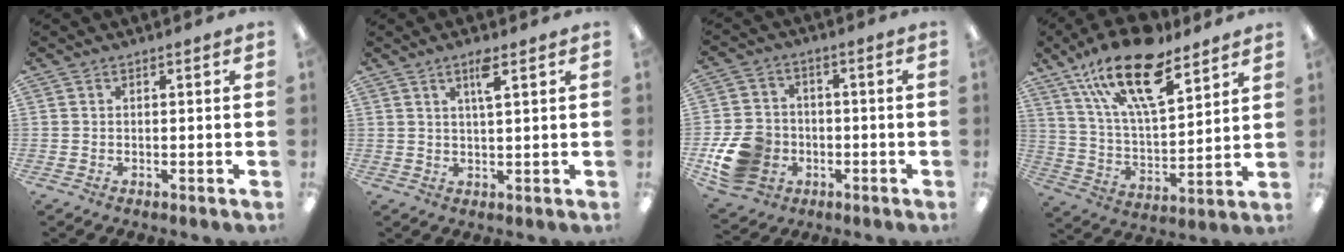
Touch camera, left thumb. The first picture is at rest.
{"total": 4.0, "force": [2.3, 0.7, 3.2], "torque": [-0.063, 0.000, 0.037]}
{"total": 12.1, "force": [-4.1, 9.8, 5.8], "torque": [-0.135, 0.025, -0.068]}
{"total": 21.4, "force": [13.7, 8.4, 14.2], "torque": [-0.251, -0.071, 0.235]}